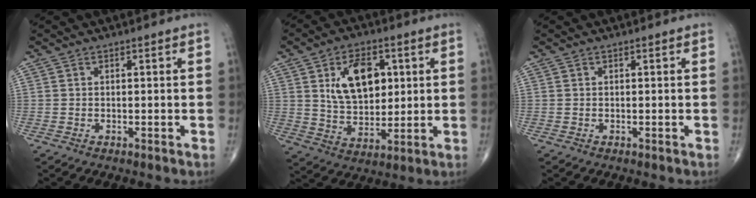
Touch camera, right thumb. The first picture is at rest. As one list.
[{"total": 12.7, "force": [3.6, 7.8, 9.4], "torque": [-0.128, -0.014, 0.069]}, {"total": 0.0}]